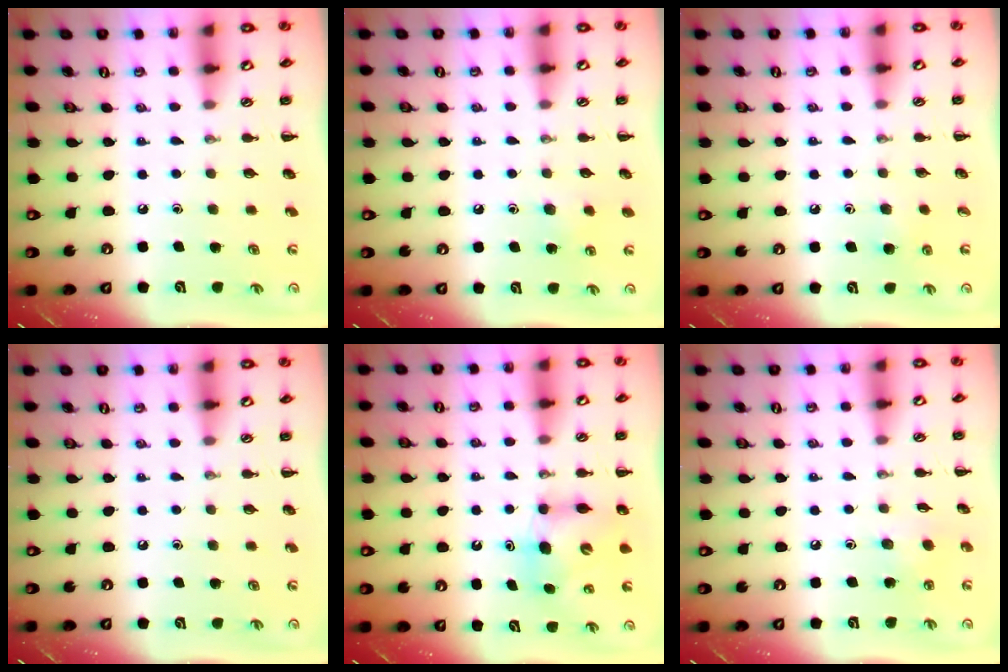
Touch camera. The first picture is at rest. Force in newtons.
{"total": 5.4, "press": 5.2, "slide": 1.6}
{"total": 3.0, "press": 2.7, "slide": 1.3}
{"total": 0.0}
{"total": 7.3, "press": 7.2, "slide": 0.4}
{"total": 3.5, "press": 3.3, "slide": 1.1}